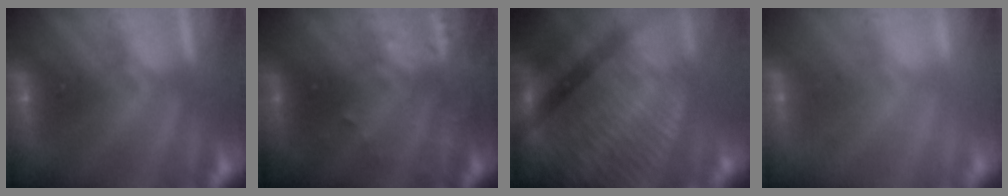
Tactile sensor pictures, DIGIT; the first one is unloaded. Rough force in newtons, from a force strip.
{"total": 3.4}
{"total": 3.4}
{"total": 2.2}